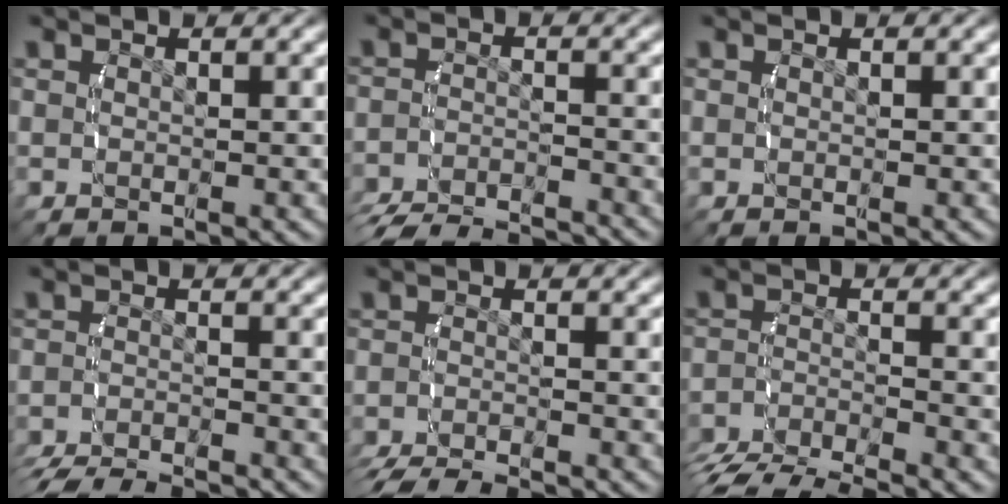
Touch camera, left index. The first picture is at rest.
{"total": 9.9, "force": [-9.5, 2.1, 1.9], "torque": [-0.008, -0.022, -0.149]}
{"total": 0.0}
{"total": 8.6, "force": [-8.2, 2.1, 1.8], "torque": [-0.016, -0.020, -0.128]}
{"total": 7.7, "force": [-7.2, 2.1, 1.9], "torque": [-0.024, -0.017, -0.112]}
{"total": 8.8, "force": [-8.4, 2.0, 1.7], "torque": [-0.009, -0.019, -0.136]}